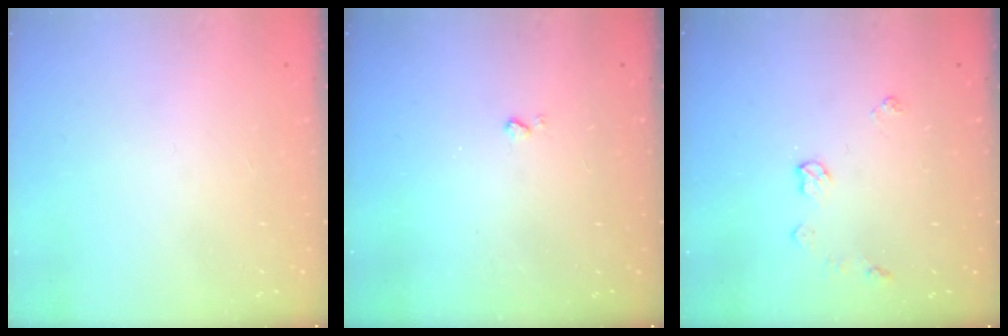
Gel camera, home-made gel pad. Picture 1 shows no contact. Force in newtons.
{"total": 2.5, "press": 2.4, "slide": 0.5}
{"total": 6.5, "press": 6.5, "slide": 0.3}